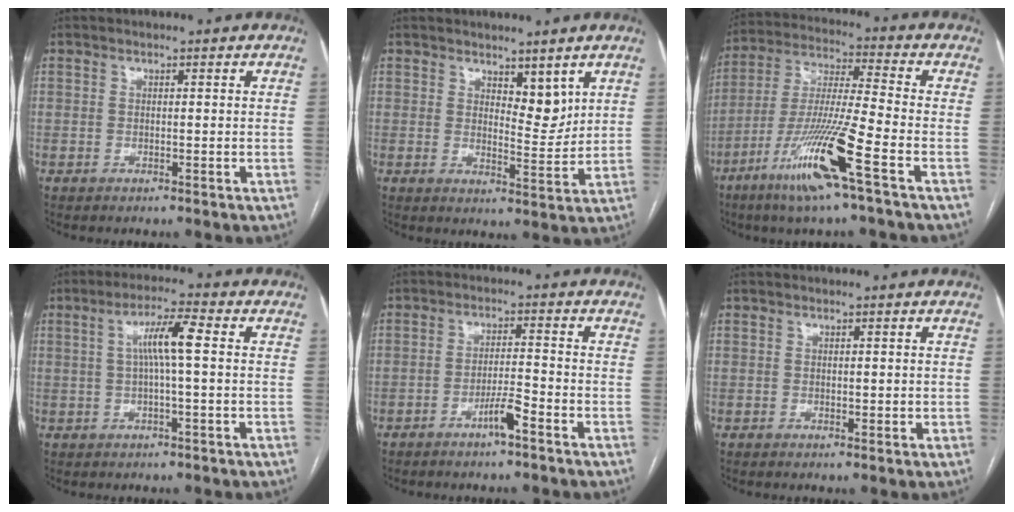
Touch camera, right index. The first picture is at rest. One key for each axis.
{"total": 4.6, "fx": 3.0, "fy": 1.9, "fz": 2.9, "tx": -0.041, "ty": -0.011, "tz": 0.052}
{"total": 14.6, "fx": -7.4, "fy": -0.6, "fz": 12.6, "tx": -0.260, "ty": -0.027, "tz": -0.142}
{"total": 6.2, "fx": 0.9, "fy": 0.2, "fz": 6.1, "tx": -0.112, "ty": 0.013, "tz": 0.015}
{"total": 3.8, "fx": -2.4, "fy": 0.1, "fz": 2.9, "tx": -0.054, "ty": -0.001, "tz": -0.046}
{"total": 0.9, "fx": 0.2, "fy": 0.7, "fz": 0.6, "tx": -0.006, "ty": -0.003, "tz": 0.005}